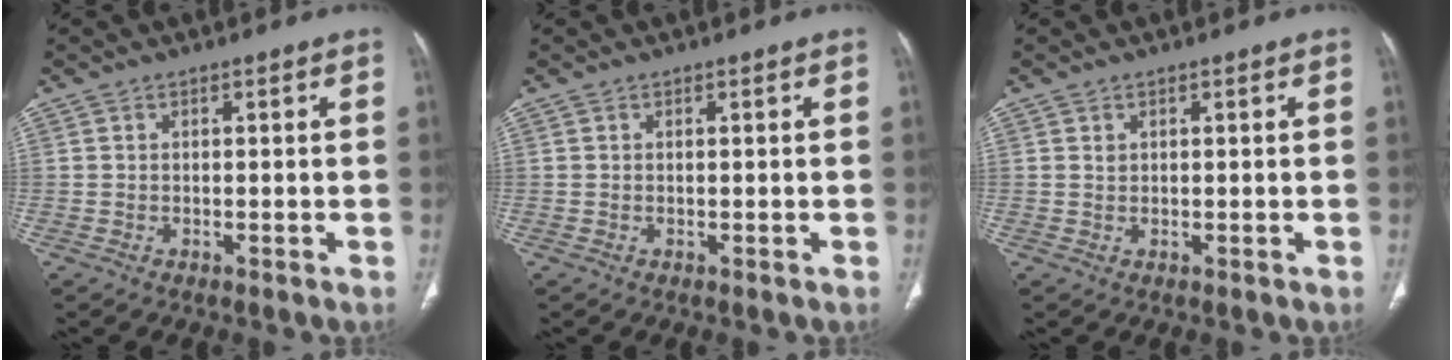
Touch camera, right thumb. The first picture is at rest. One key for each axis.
{"total": 0.0}
{"total": 0.8, "fx": 0.4, "fy": 0.6, "fz": 0.4, "tx": -0.003, "ty": -0.002, "tz": 0.009}